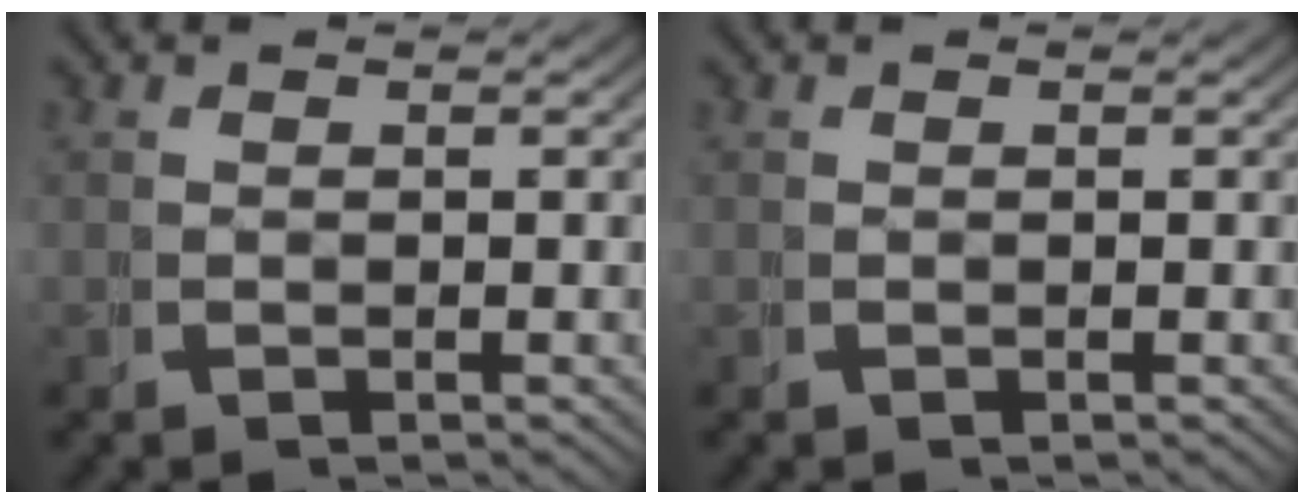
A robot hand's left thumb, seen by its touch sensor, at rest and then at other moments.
{"total": 0.0}